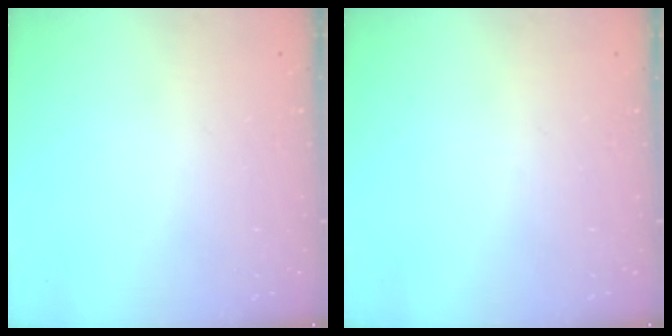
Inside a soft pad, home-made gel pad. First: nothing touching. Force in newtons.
{"total": 0.0}